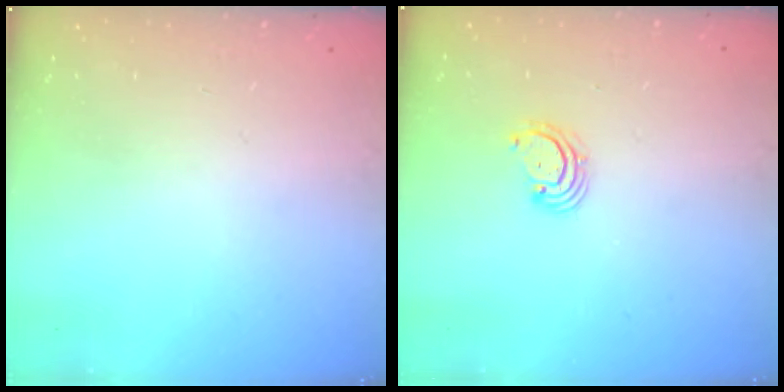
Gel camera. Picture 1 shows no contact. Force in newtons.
{"total": 2.6, "press": 2.6, "slide": 0.3}